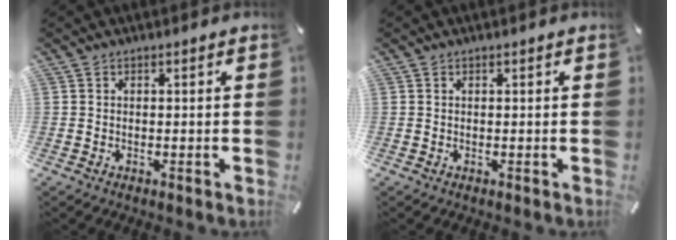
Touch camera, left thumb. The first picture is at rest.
{"total": 0.0}